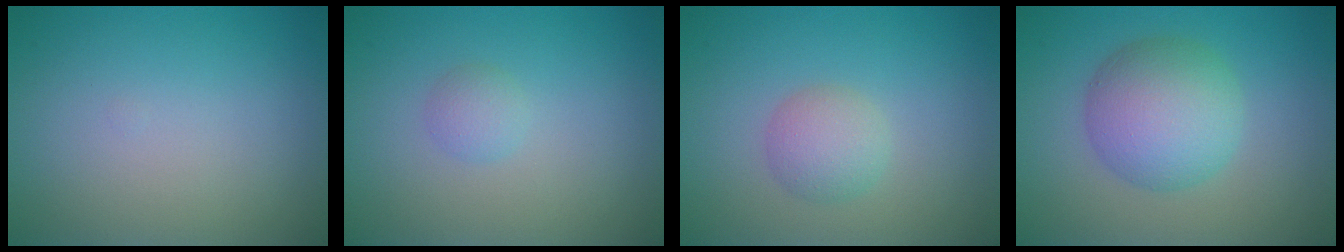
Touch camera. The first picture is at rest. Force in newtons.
{"total": 1.2, "press": 1.2, "slide": 0.0}
{"total": 2.3, "press": 2.3, "slide": 0.1}
{"total": 6.1, "press": 6.1, "slide": 0.1}